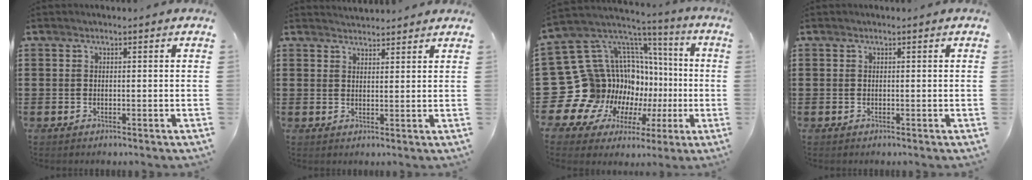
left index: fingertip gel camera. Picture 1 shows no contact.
{"total": 2.1, "force": [2.1, 0.1, 0.0], "torque": [-0.005, -0.002, 0.042]}
{"total": 18.2, "force": [-0.5, 16.3, 8.1], "torque": [-0.207, -0.062, 0.056]}
{"total": 0.0}